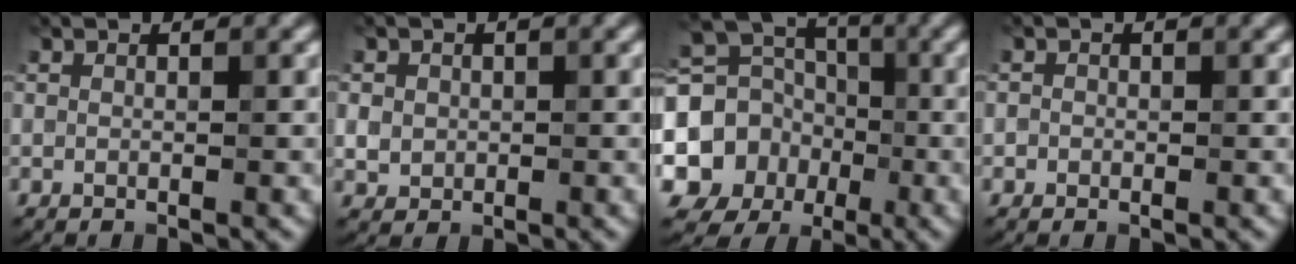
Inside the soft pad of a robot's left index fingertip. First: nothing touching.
{"total": 1.8, "force": [0.2, 1.7, 0.6], "torque": [-0.009, -0.004, 0.009]}
{"total": 12.8, "force": [-2.7, 11.7, 4.2], "torque": [-0.113, -0.006, -0.068]}
{"total": 0.7, "force": [-0.2, 0.6, 0.0], "torque": [0.004, -0.005, -0.004]}